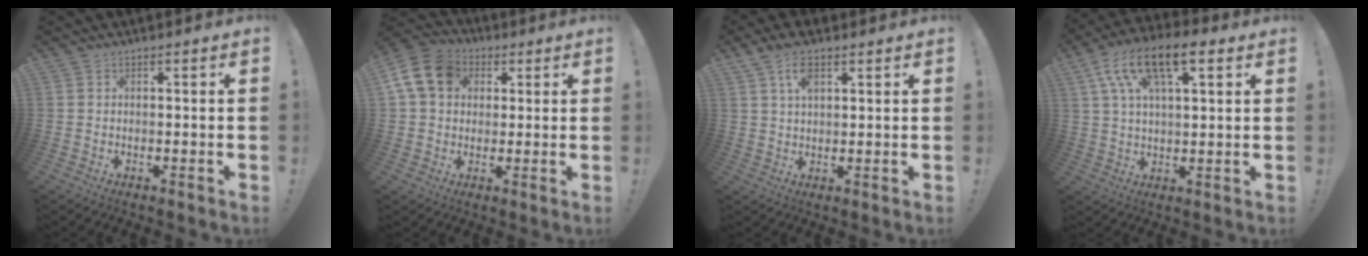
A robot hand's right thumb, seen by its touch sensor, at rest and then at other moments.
{"total": 13.8, "force": [4.0, 10.8, 7.5], "torque": [-0.132, -0.002, 0.082]}
{"total": 6.6, "force": [3.4, 3.1, 4.7], "torque": [-0.089, -0.002, 0.063]}
{"total": 15.0, "force": [7.2, 6.8, 11.2], "torque": [-0.191, -0.015, 0.127]}